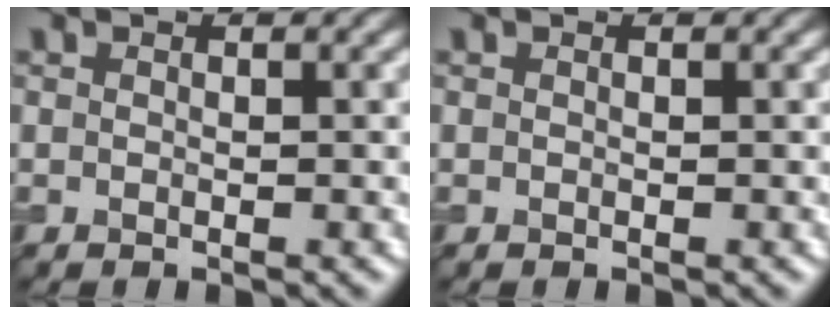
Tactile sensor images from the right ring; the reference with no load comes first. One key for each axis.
{"total": 0.0}